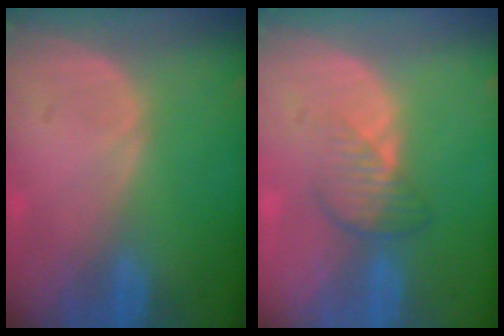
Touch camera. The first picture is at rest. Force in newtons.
{"total": 3.8, "press": 3.4, "slide": 1.6}